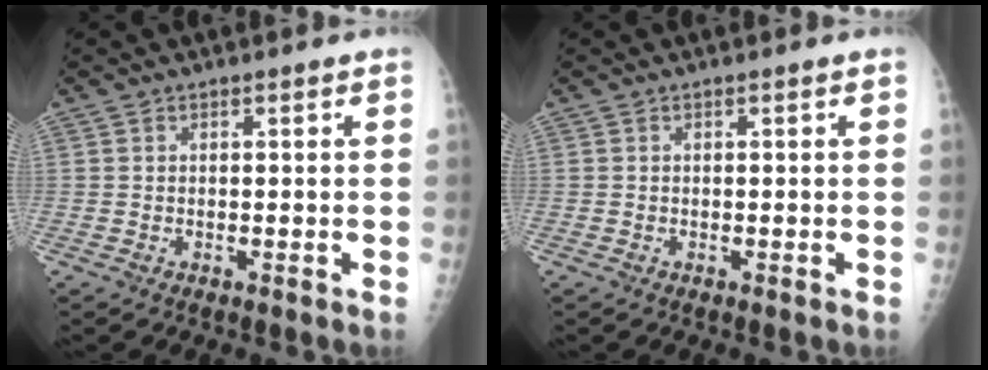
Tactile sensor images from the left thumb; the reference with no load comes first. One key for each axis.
{"total": 0.0}